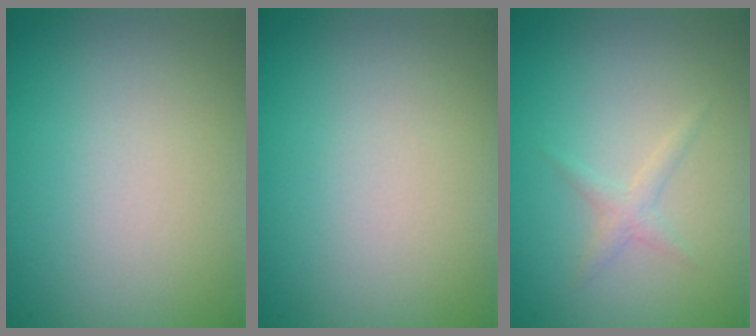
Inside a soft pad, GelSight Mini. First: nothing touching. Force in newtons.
{"total": 0.0}
{"total": 1.2, "press": 1.2, "slide": 0.0}